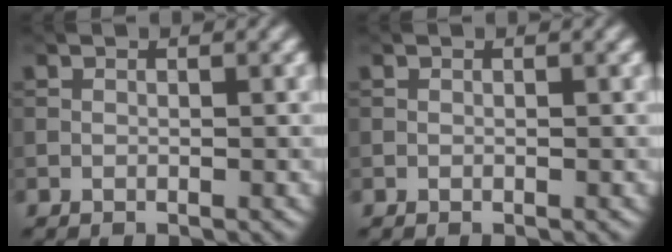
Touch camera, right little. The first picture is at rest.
{"total": 0.0}